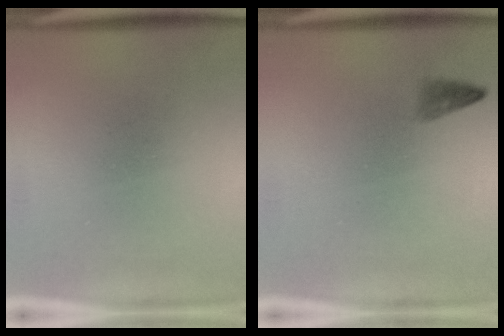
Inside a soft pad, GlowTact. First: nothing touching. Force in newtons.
{"total": 1.2}